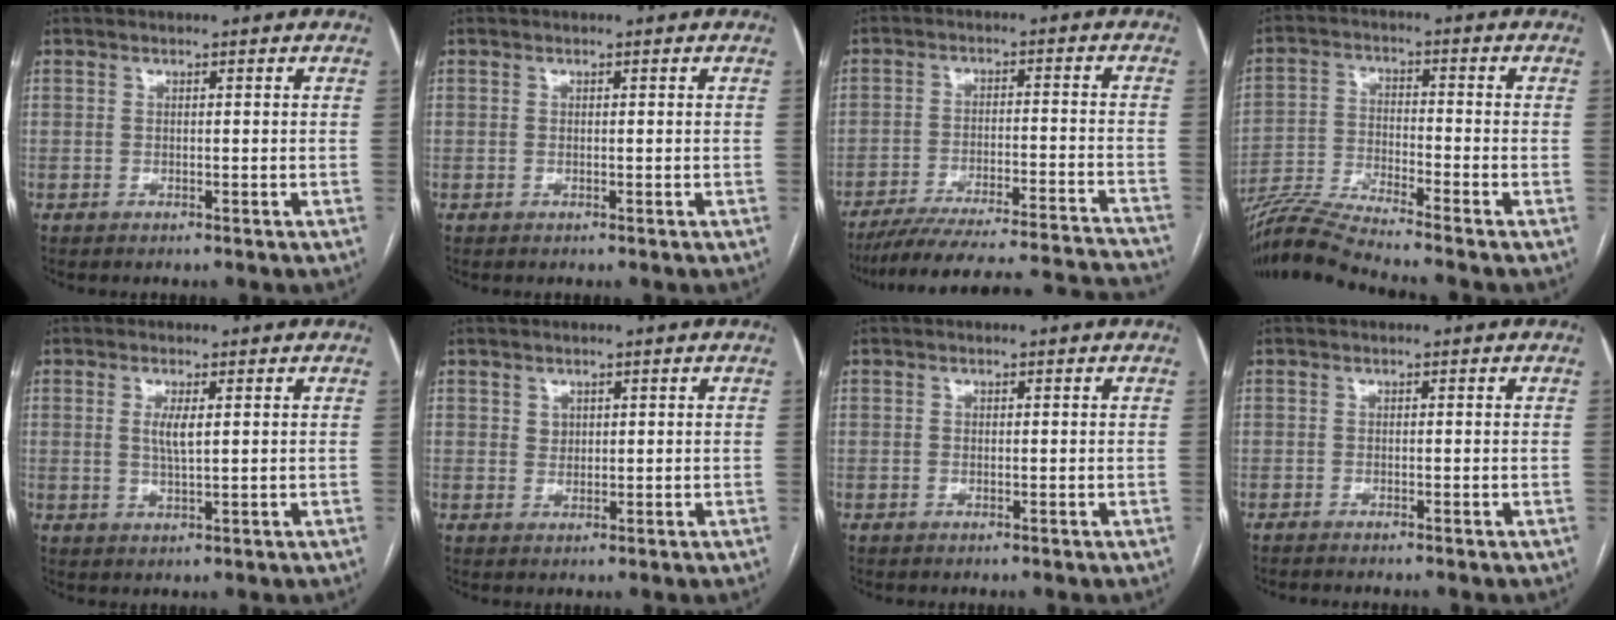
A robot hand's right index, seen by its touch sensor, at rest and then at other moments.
{"total": 0.0}
{"total": 27.9, "force": [-26.1, 1.4, 9.9], "torque": [-0.109, -0.022, -0.346]}
{"total": 9.2, "force": [-8.5, -2.3, 2.6], "torque": [-0.057, -0.014, -0.165]}
{"total": 3.0, "force": [0.7, 0.4, 2.9], "torque": [-0.061, -0.002, 0.015]}
{"total": 1.6, "force": [0.8, 1.3, 0.5], "torque": [-0.002, -0.002, 0.012]}
{"total": 0.0}
{"total": 1.5, "force": [-1.3, -0.1, 0.6], "torque": [-0.007, 0.000, -0.018]}